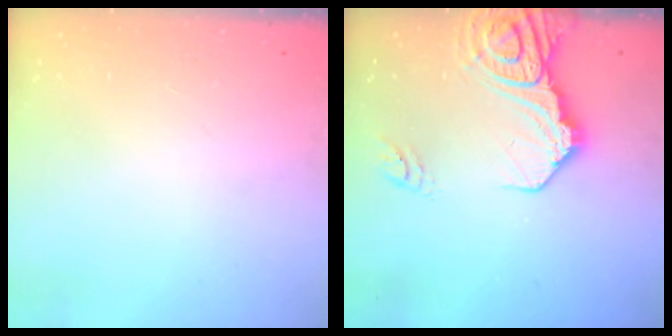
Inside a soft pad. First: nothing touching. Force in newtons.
{"total": 16.4, "press": 16.3, "slide": 1.8}